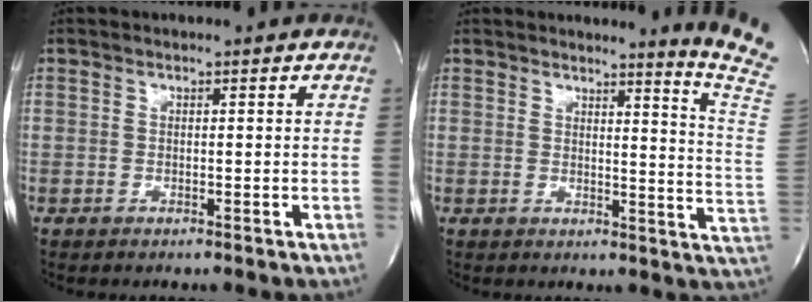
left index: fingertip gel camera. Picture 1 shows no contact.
{"total": 9.9, "force": [8.9, -3.2, 2.8], "torque": [-0.041, -0.125, 0.085]}